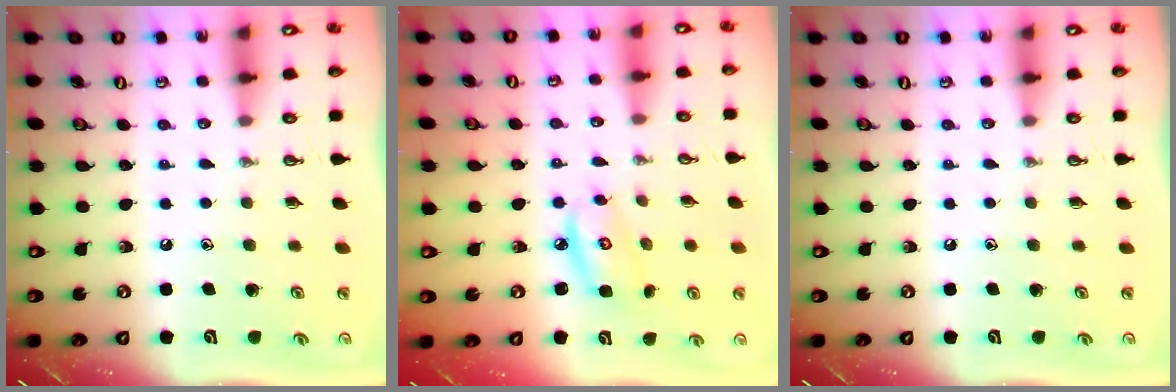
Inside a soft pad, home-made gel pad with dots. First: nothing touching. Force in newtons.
{"total": 6.0, "press": 6.0, "slide": 0.4}
{"total": 0.0}